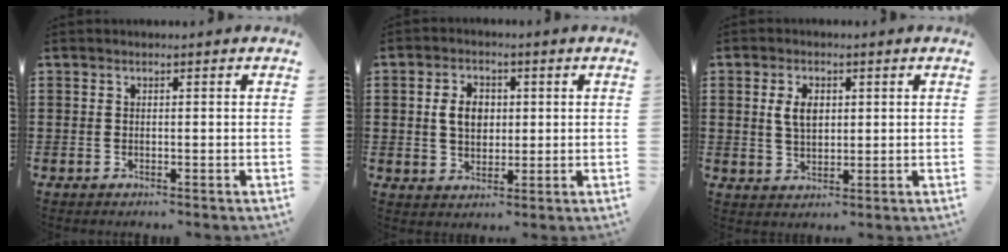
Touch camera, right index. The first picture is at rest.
{"total": 4.9, "force": [0.6, 3.4, 3.5], "torque": [-0.076, 0.008, 0.004]}
{"total": 4.2, "force": [0.9, 2.5, 3.2], "torque": [-0.061, 0.007, 0.014]}